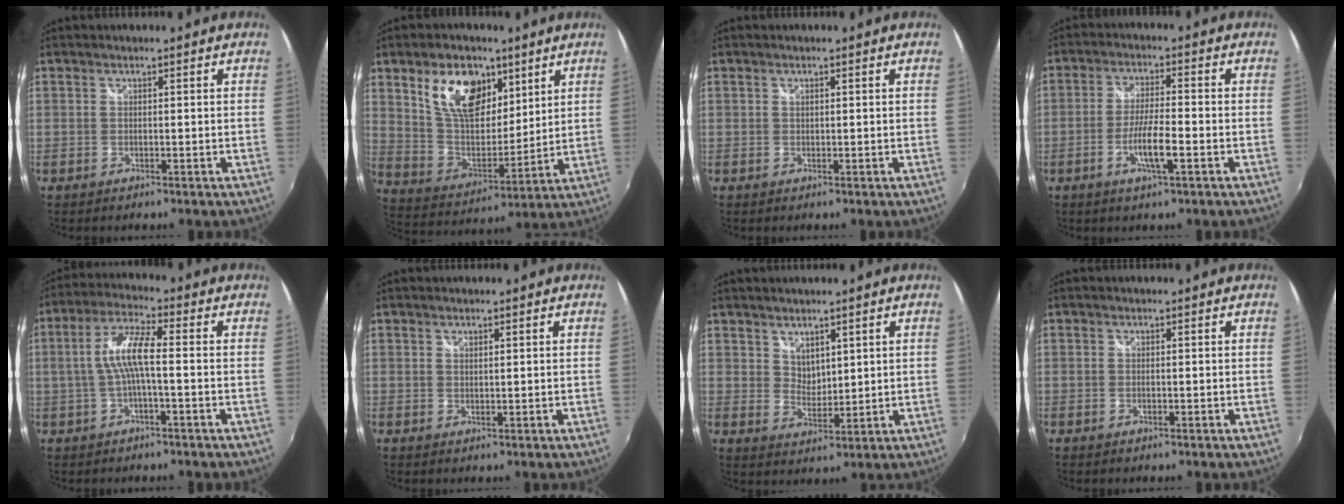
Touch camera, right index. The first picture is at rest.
{"total": 15.4, "force": [8.0, 8.8, 9.8], "torque": [-0.182, 0.008, 0.153]}
{"total": 0.0}
{"total": 6.4, "force": [-2.6, 0.7, 5.8], "torque": [-0.112, -0.007, -0.047]}
{"total": 7.4, "force": [-0.7, 1.2, 7.3], "torque": [-0.153, 0.011, -0.011]}
{"total": 0.7, "force": [0.6, 0.2, 0.3], "torque": [-0.004, 0.000, 0.011]}
{"total": 3.9, "force": [2.7, 2.4, 1.5], "torque": [-0.014, 0.000, 0.052]}
{"total": 0.0}